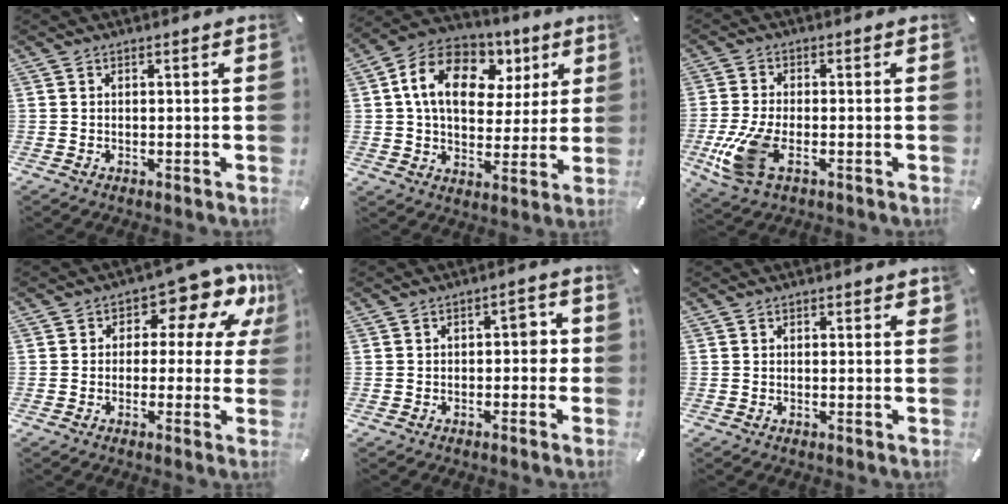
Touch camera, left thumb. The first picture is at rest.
{"total": 16.5, "force": [5.7, 12.1, 9.8], "torque": [-0.171, -0.007, 0.103]}
{"total": 11.1, "force": [-3.6, 5.6, 8.9], "torque": [-0.199, -0.009, -0.062]}
{"total": 11.3, "force": [6.3, 5.9, 7.3], "torque": [-0.097, -0.049, 0.109]}
{"total": 3.5, "force": [-0.5, 2.1, 2.7], "torque": [-0.037, 0.008, -0.018]}
{"total": 1.0, "force": [0.5, 0.7, 0.6], "torque": [-0.004, 0.001, 0.006]}